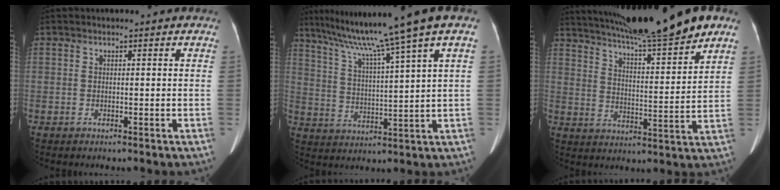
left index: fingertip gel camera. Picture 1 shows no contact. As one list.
[{"total": 15.0, "force": [10.4, -2.6, 10.5], "torque": [-0.173, 0.003, 0.164]}, {"total": 18.9, "force": [15.7, -0.1, 10.6], "torque": [-0.173, 0.000, 0.238]}]